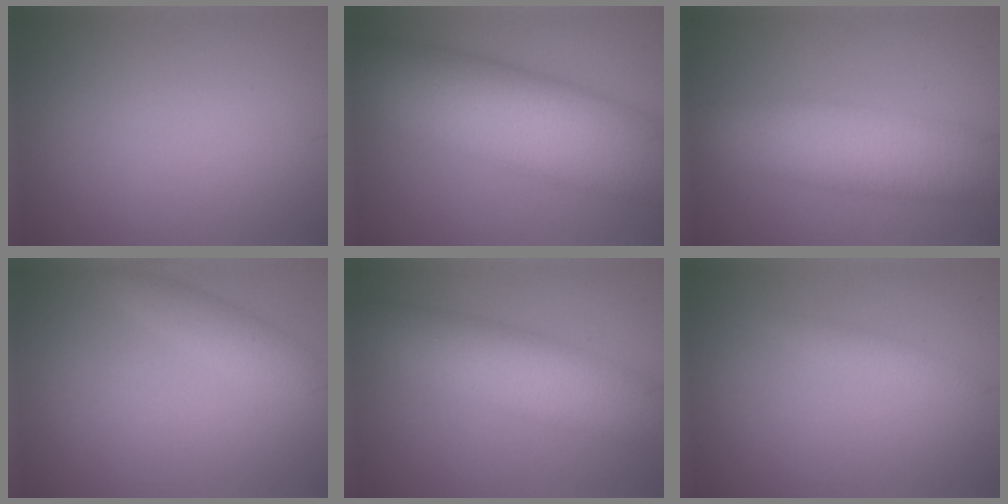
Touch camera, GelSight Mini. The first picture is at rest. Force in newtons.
{"total": 11.8, "press": 11.8, "slide": 0.0}
{"total": 7.5, "press": 7.5, "slide": 0.5}
{"total": 2.2, "press": 2.2, "slide": 0.0}
{"total": 6.5, "press": 6.5, "slide": 0.0}
{"total": 1.2, "press": 1.2, "slide": 0.0}